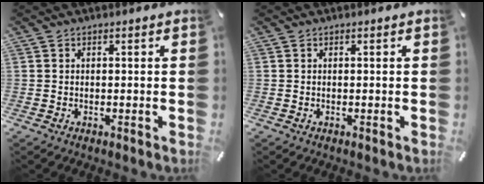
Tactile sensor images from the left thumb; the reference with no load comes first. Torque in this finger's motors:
{"motor_torque": [-0.01, 0.01, 0.00, 0.00, 0.00]}